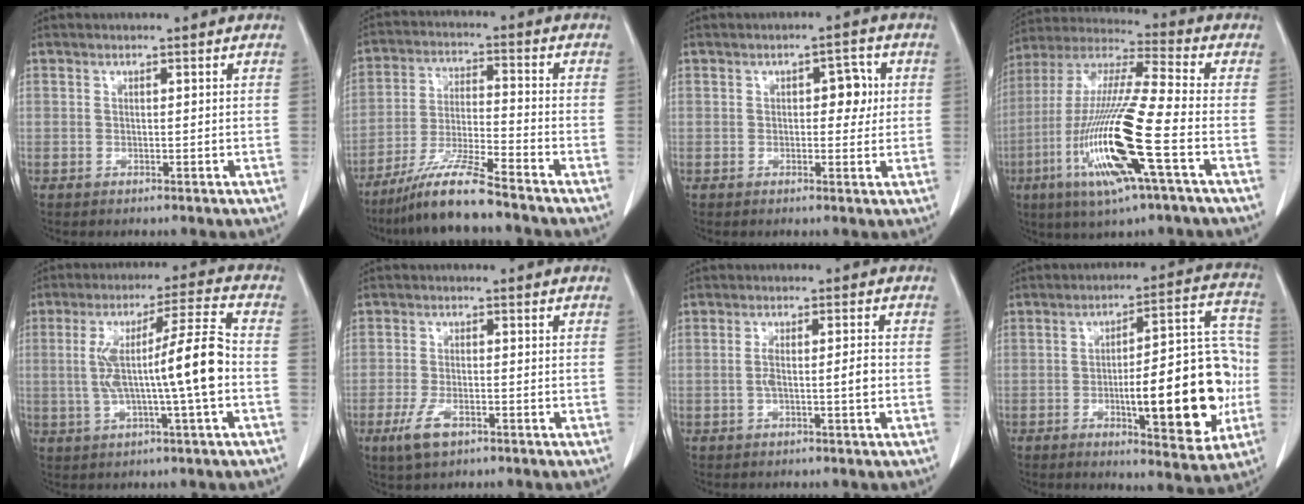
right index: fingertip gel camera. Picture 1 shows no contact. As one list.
[{"total": 9.8, "force": [-7.9, -0.4, 5.7], "torque": [-0.113, -0.025, -0.150]}, {"total": 3.7, "force": [0.6, 2.0, 3.1], "torque": [-0.035, 0.011, 0.008]}, {"total": 19.3, "force": [-6.5, 0.9, 18.2], "torque": [-0.390, -0.026, -0.127]}, {"total": 12.7, "force": [-1.0, 0.1, 12.7], "torque": [-0.225, 0.021, -0.019]}, {"total": 4.7, "force": [-2.6, 1.7, 3.5], "torque": [-0.080, -0.007, -0.044]}, {"total": 3.9, "force": [-0.8, 0.4, 3.8], "torque": [-0.072, 0.008, -0.012]}, {"total": 19.3, "force": [-3.7, 5.1, 18.2], "torque": [-0.242, 0.024, -0.047]}]